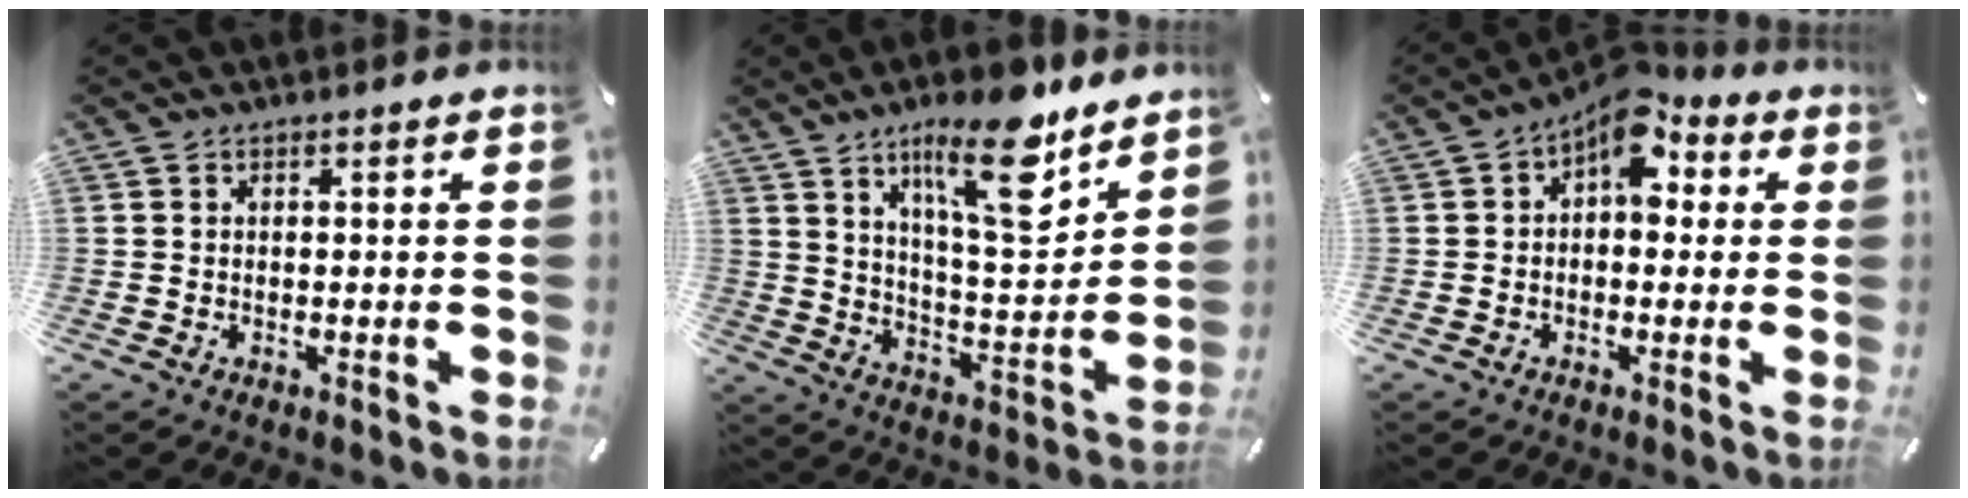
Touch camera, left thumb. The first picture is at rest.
{"total": 18.0, "force": [11.2, 5.6, 12.9], "torque": [-0.200, -0.063, 0.179]}
{"total": 9.2, "force": [4.3, 5.3, 6.1], "torque": [-0.088, -0.024, 0.072]}